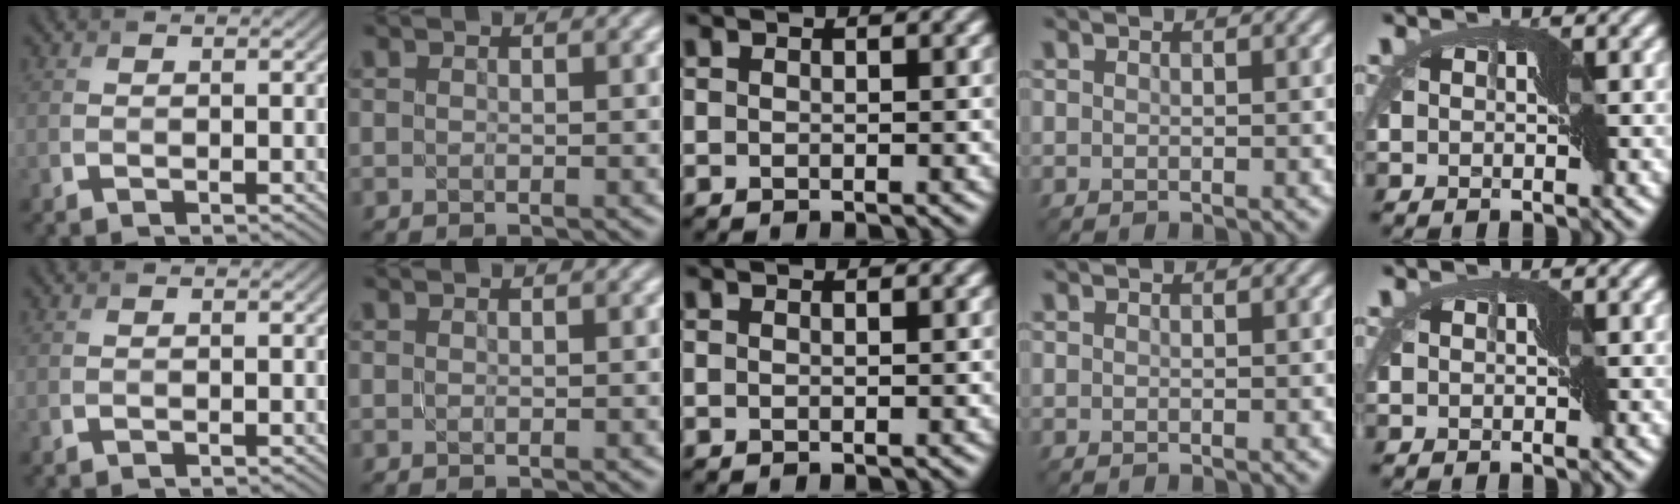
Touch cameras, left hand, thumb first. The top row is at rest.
{}